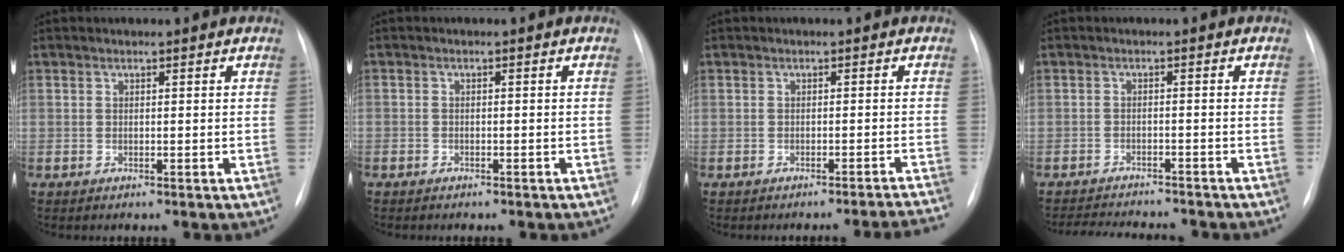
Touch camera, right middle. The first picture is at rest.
{"total": 1.5, "force": [-1.1, 1.0, 0.3], "torque": [-0.011, 0.002, -0.013]}
{"total": 5.6, "force": [-5.2, -1.8, 0.7], "torque": [0.004, -0.003, -0.058]}
{"total": 10.1, "force": [-9.5, 1.5, 3.0], "torque": [-0.049, -0.001, -0.129]}